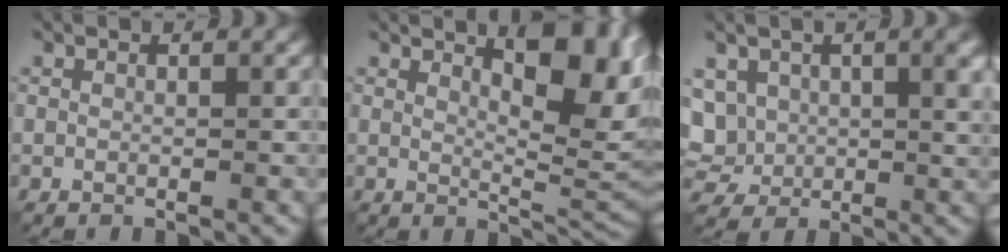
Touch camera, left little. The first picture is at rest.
{"total": 8.2, "force": [3.1, 2.8, 7.0], "torque": [-0.094, -0.001, 0.050]}
{"total": 7.8, "force": [2.2, 5.5, 5.2], "torque": [-0.114, -0.006, 0.047]}